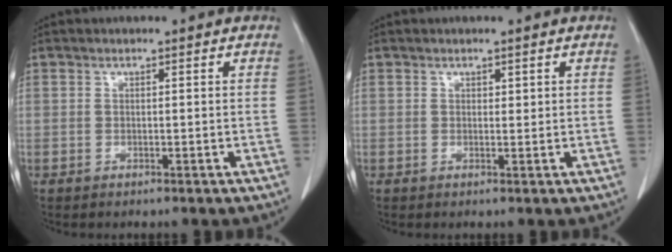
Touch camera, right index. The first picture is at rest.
{"total": 0.6, "force": [0.4, 0.4, 0.3], "torque": [0.002, -0.002, 0.004]}